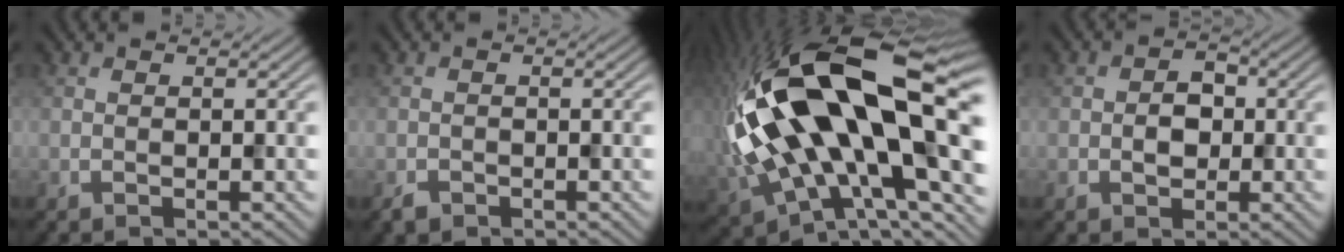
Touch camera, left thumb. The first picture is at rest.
{"total": 1.2, "force": [-0.9, 0.8, 0.2], "torque": [-0.003, -0.003, -0.020]}
{"total": 22.8, "force": [1.8, 12.0, 19.4], "torque": [-0.421, -0.032, 0.044]}
{"total": 2.9, "force": [-0.4, 2.2, 1.8], "torque": [-0.031, -0.001, -0.010]}